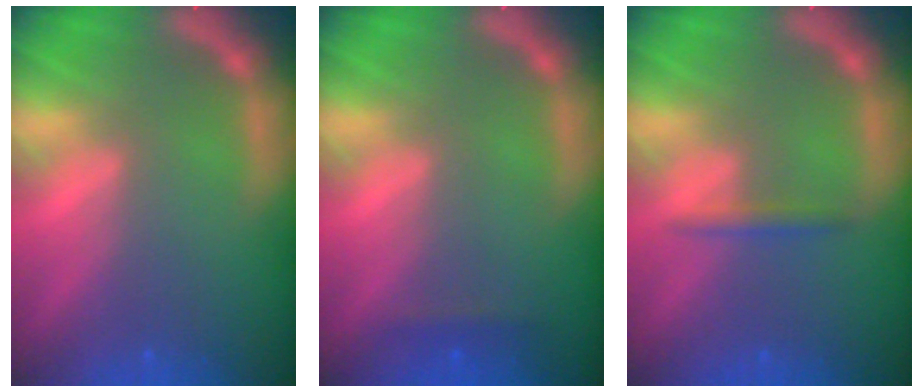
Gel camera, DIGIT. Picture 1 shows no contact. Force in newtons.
{"total": 0.9}
{"total": 1.4}